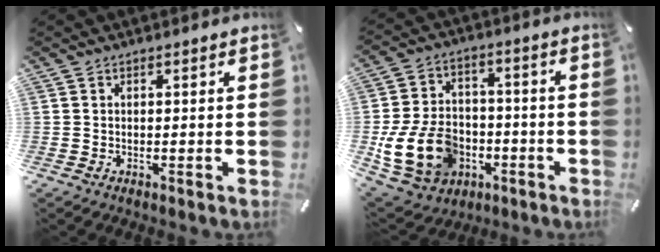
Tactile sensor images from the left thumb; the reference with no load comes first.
{"total": 15.6, "force": [-4.9, 12.1, 8.6], "torque": [-0.177, 0.029, -0.083]}